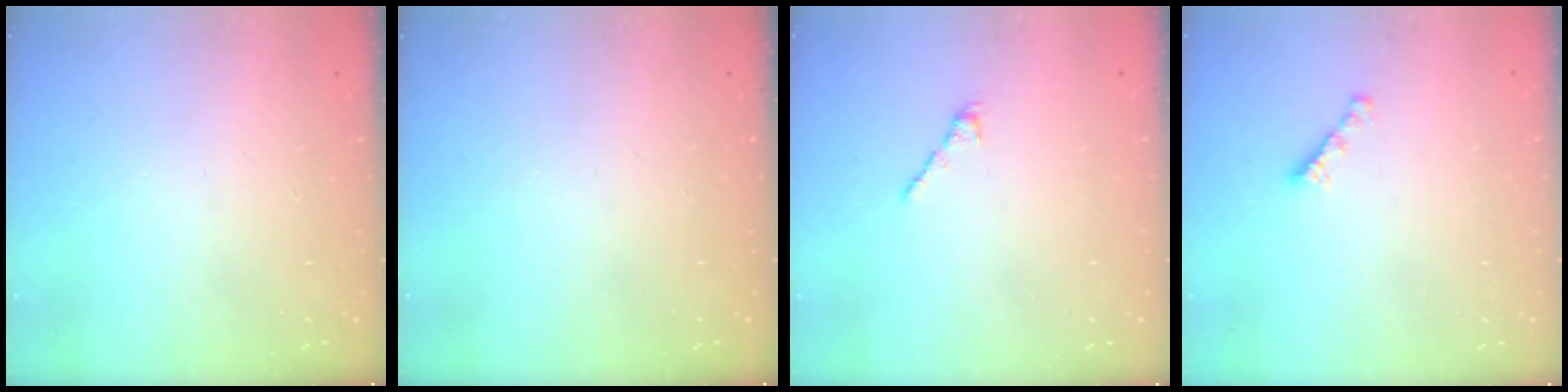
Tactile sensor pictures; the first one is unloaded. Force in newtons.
{"total": 0.0}
{"total": 2.2, "press": 2.2, "slide": 0.4}
{"total": 2.7, "press": 2.7, "slide": 0.2}